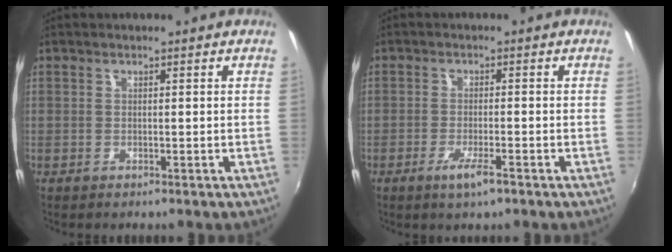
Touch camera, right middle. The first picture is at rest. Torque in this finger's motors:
{"motor_torque": [0.45, -0.28, 0.21, 0.07]}